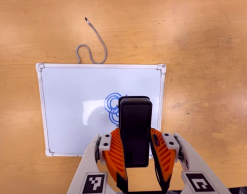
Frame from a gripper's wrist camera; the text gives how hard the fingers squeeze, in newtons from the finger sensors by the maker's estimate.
{"total": 7.1, "left": 5.3, "right": 8.9}